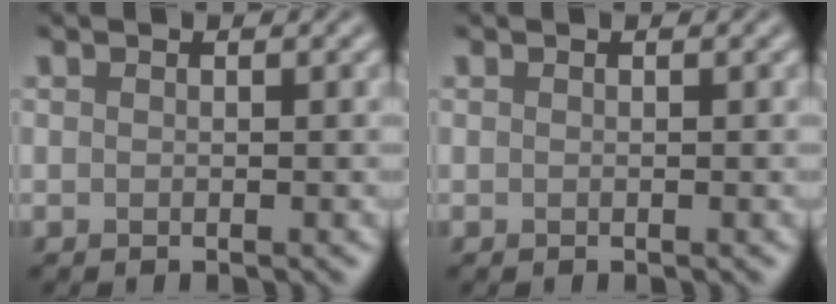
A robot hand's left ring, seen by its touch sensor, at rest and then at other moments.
{"total": 0.0}